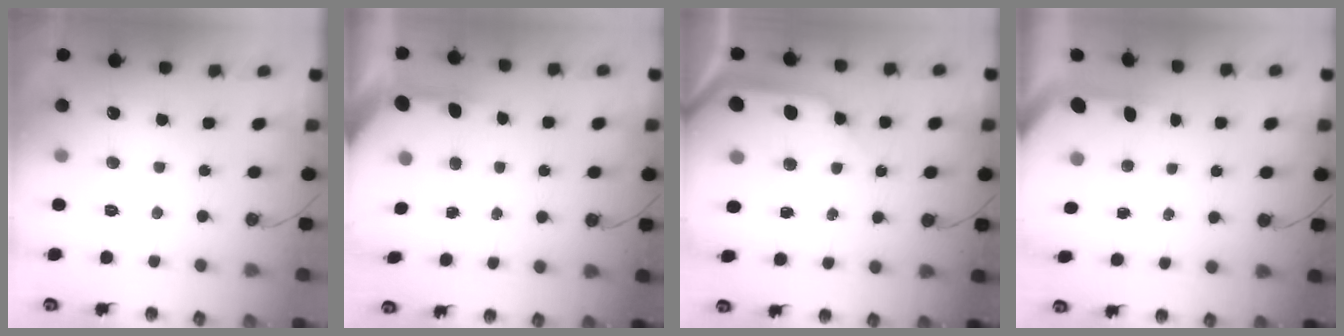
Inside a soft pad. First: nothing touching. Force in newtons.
{"total": 5.8, "press": 5.8, "slide": 0.3}
{"total": 12.1, "press": 12.0, "slide": 1.4}
{"total": 2.8, "press": 2.8, "slide": 0.2}